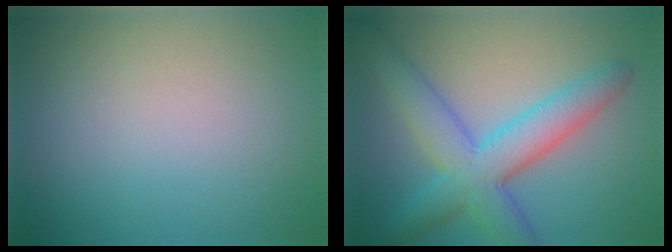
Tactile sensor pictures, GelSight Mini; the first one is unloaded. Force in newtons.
{"total": 7.0, "press": 7.0, "slide": 0.1}